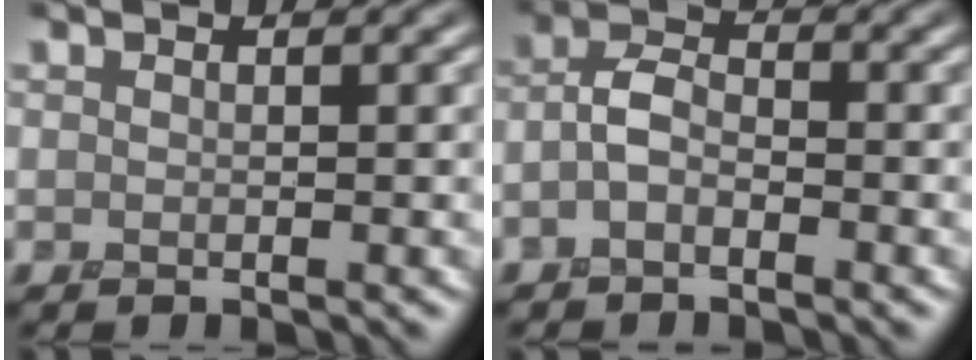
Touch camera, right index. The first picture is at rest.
{"total": 2.3, "force": [-1.4, 1.2, 1.3], "torque": [-0.025, 0.006, -0.035]}